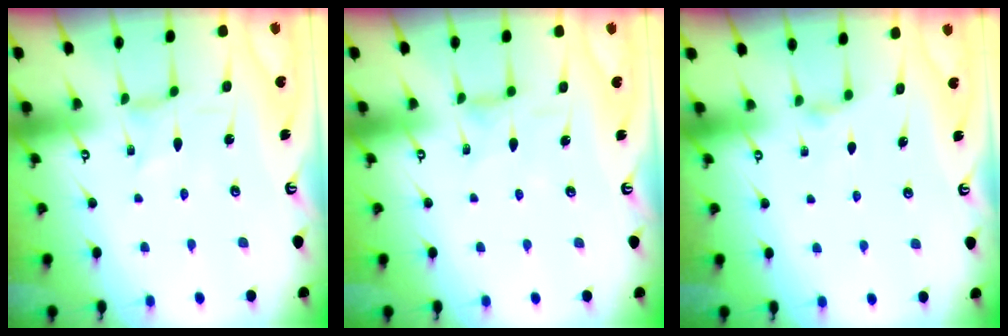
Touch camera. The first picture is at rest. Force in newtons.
{"total": 2.1, "press": 2.0, "slide": 0.4}
{"total": 2.8, "press": 2.7, "slide": 0.6}